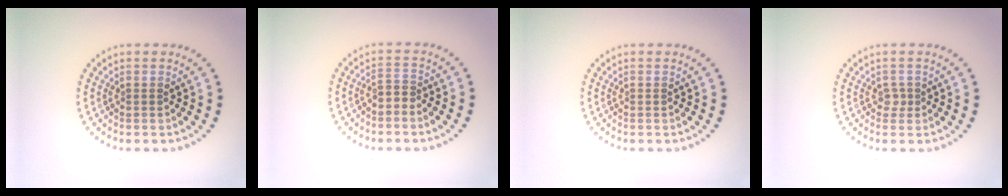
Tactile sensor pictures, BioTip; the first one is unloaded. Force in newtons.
{"total": 1.0, "press": 0.8, "slide": 0.7}
{"total": 0.0}
{"total": 0.8, "press": 0.6, "slide": 0.5}